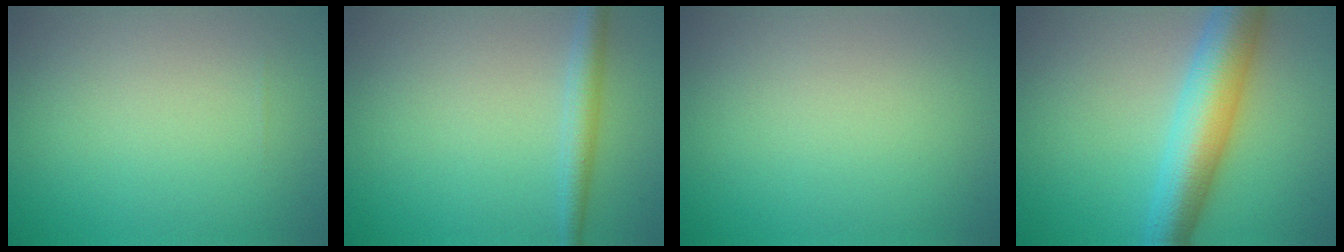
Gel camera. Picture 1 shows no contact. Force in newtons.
{"total": 2.3, "press": 2.3, "slide": 0.1}
{"total": 0.0}
{"total": 7.1, "press": 7.1, "slide": 0.1}